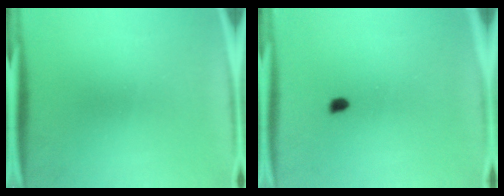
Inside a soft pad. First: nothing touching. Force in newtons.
{"total": 0.8}